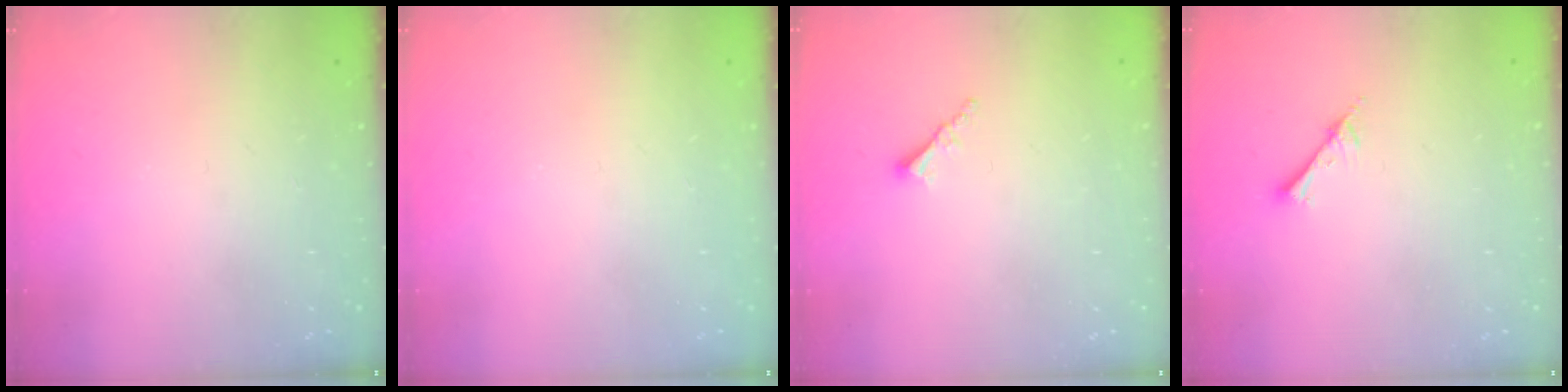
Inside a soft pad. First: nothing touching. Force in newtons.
{"total": 0.0}
{"total": 1.7, "press": 1.7, "slide": 0.3}
{"total": 2.2, "press": 2.2, "slide": 0.3}